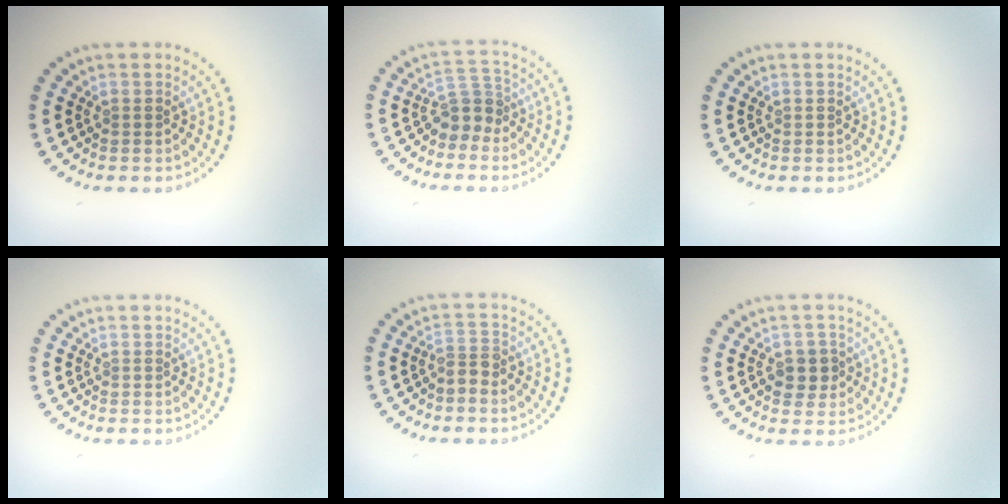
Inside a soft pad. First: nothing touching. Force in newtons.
{"total": 2.8, "press": 2.2, "slide": 1.8}
{"total": 0.0}
{"total": 0.0}
{"total": 1.9, "press": 1.4, "slide": 1.3}
{"total": 2.5, "press": 2.4, "slide": 0.8}